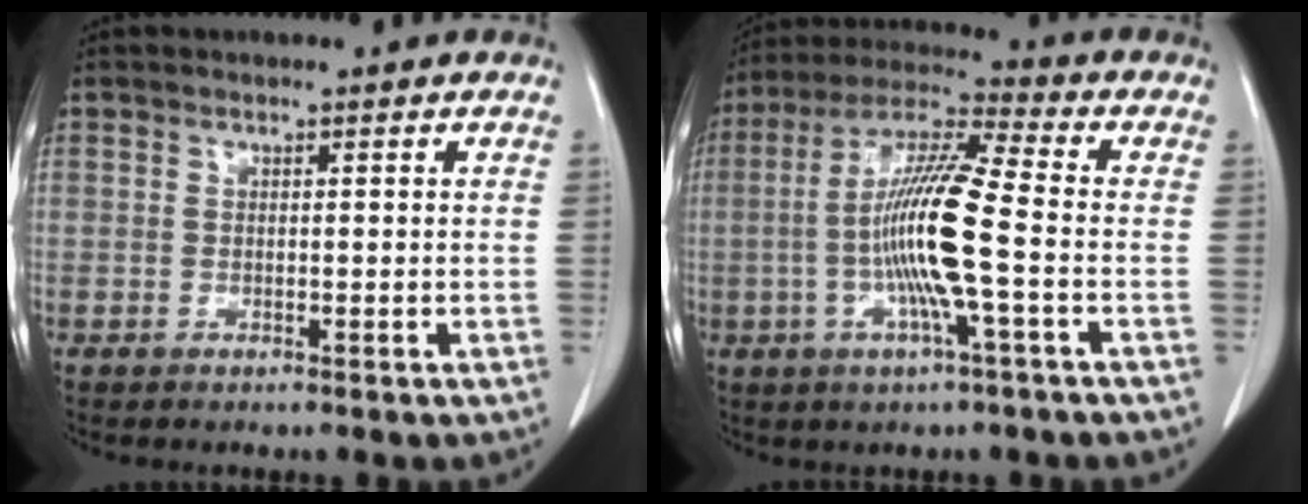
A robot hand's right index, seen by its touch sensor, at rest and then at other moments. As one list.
[{"total": 13.4, "force": [-2.2, 0.2, 13.2], "torque": [-0.259, 0.000, -0.050]}]